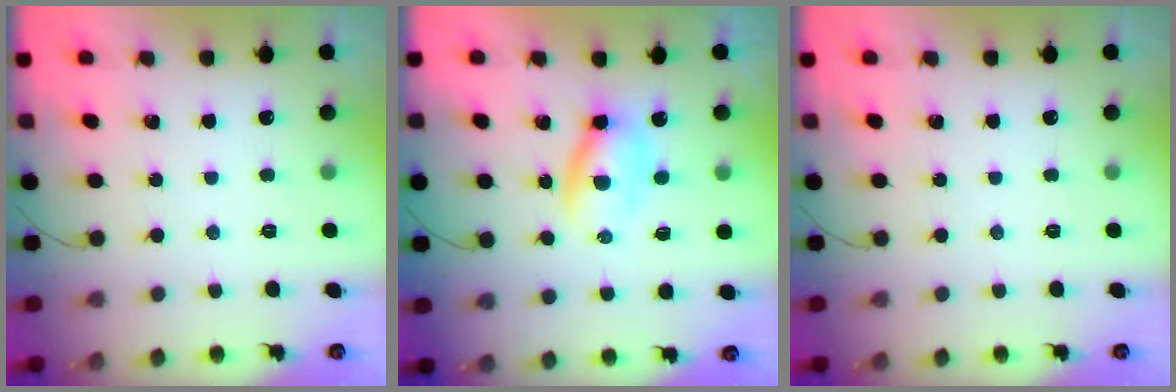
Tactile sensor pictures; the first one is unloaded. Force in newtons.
{"total": 4.3, "press": 4.2, "slide": 0.8}
{"total": 0.0}